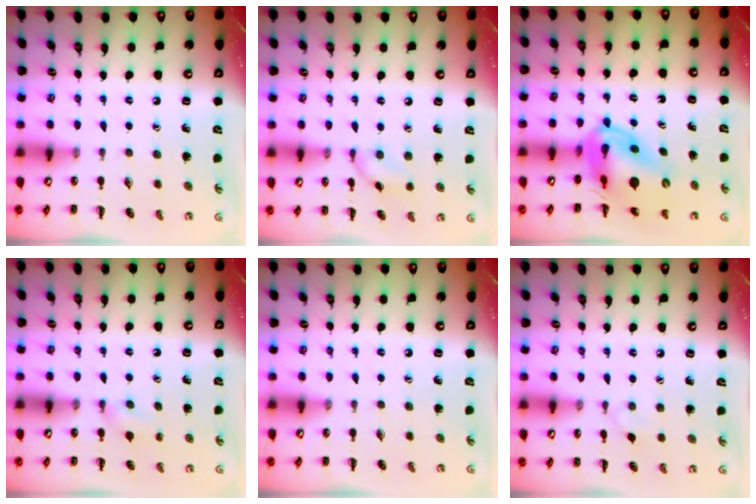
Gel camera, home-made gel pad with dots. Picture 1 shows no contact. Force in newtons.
{"total": 6.7, "press": 6.6, "slide": 0.5}
{"total": 13.4, "press": 12.7, "slide": 4.3}
{"total": 4.9, "press": 4.6, "slide": 1.7}
{"total": 0.0}
{"total": 3.0, "press": 2.8, "slide": 1.0}